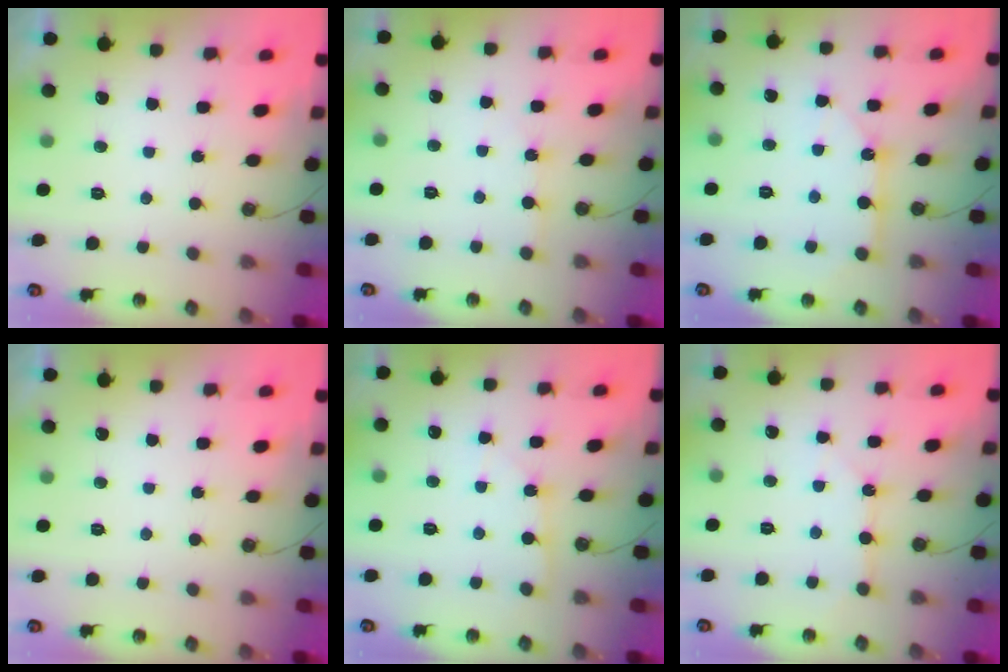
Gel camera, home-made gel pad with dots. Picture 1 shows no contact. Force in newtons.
{"total": 2.9, "press": 2.9, "slide": 0.4}
{"total": 10.1, "press": 10.0, "slide": 1.1}
{"total": 0.0}
{"total": 2.2, "press": 2.1, "slide": 0.3}
{"total": 4.7, "press": 4.7, "slide": 0.3}